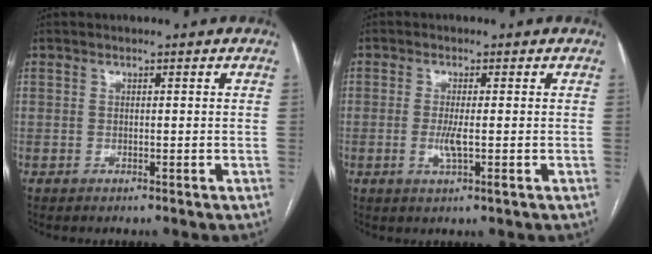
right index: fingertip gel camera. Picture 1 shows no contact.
{"total": 2.9, "force": [-0.6, 0.2, 2.9], "torque": [-0.060, -0.006, -0.011]}